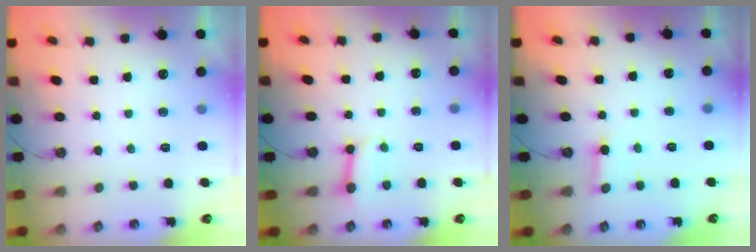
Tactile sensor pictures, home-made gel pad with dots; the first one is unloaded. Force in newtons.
{"total": 4.9, "press": 4.9, "slide": 0.7}
{"total": 2.7, "press": 2.7, "slide": 0.1}